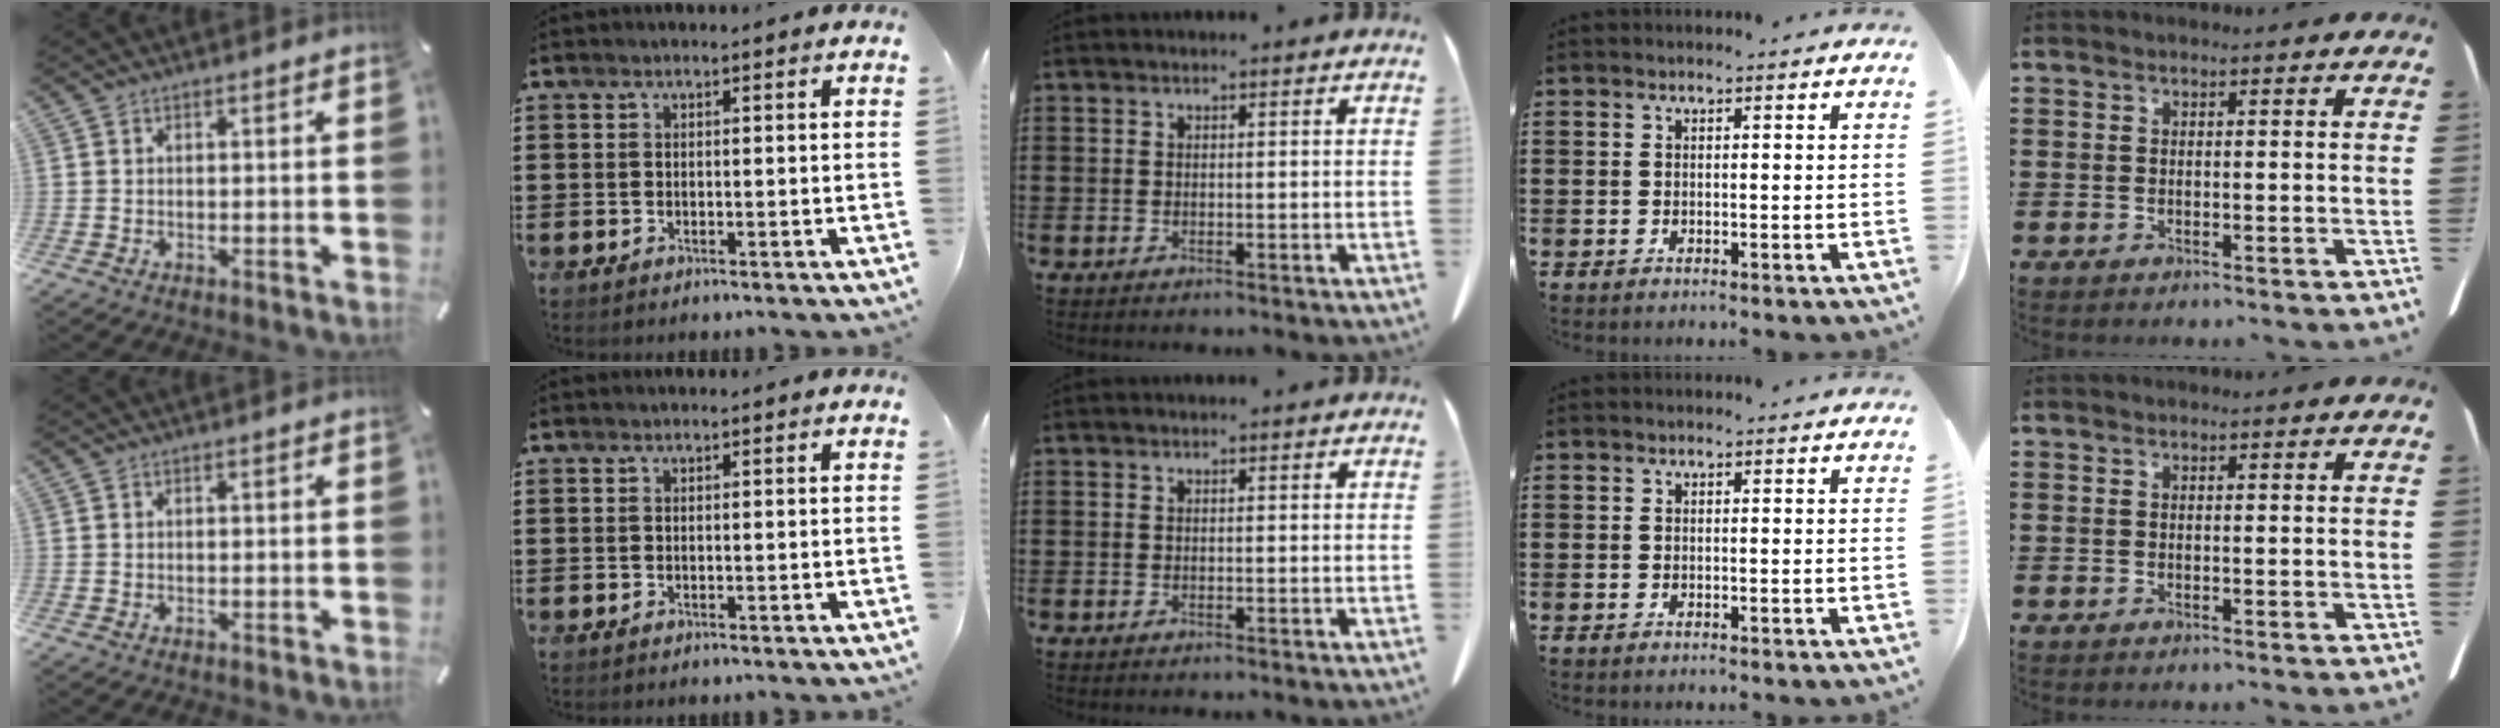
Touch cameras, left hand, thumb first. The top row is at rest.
{}